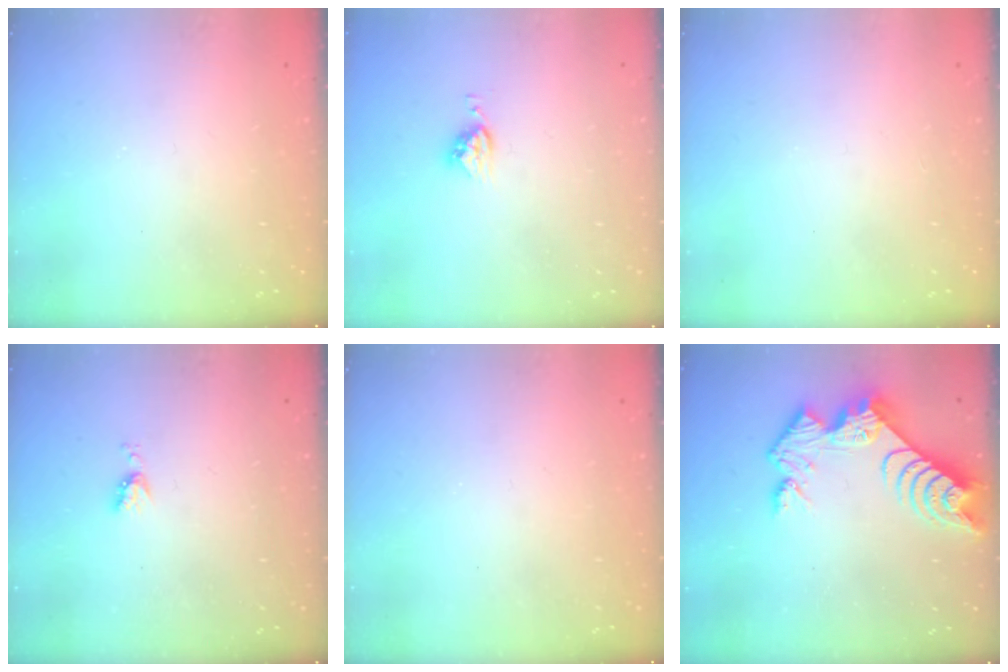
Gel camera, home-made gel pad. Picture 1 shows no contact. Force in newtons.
{"total": 5.0, "press": 5.0, "slide": 0.1}
{"total": 0.0}
{"total": 3.7, "press": 3.7, "slide": 0.5}
{"total": 0.0}
{"total": 10.6, "press": 10.5, "slide": 0.9}